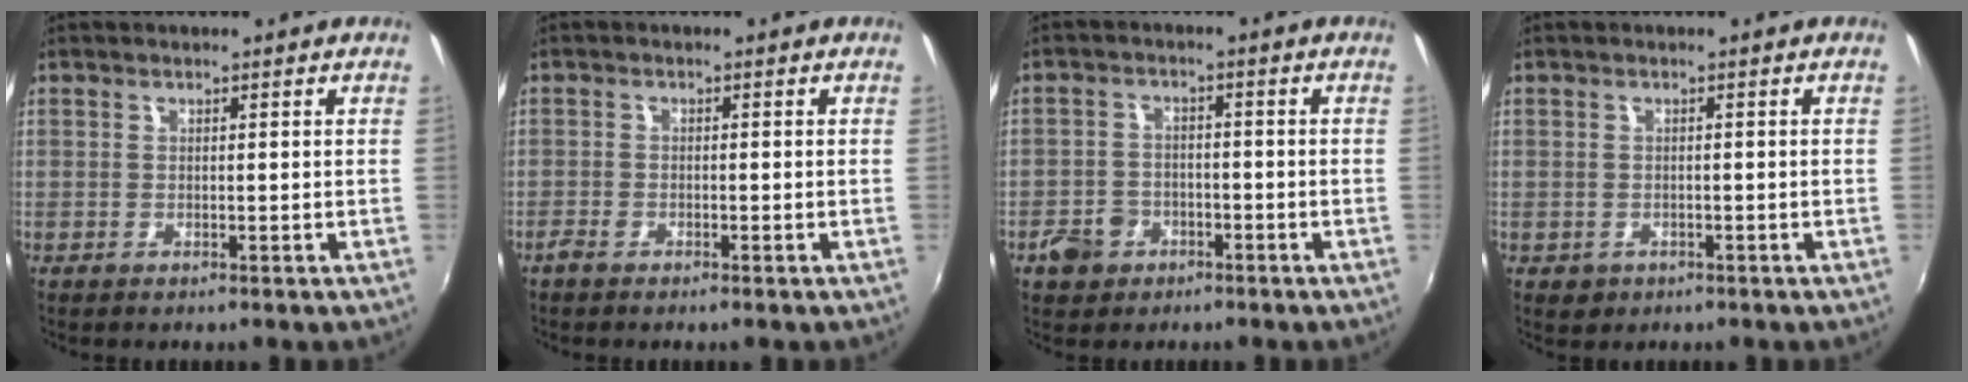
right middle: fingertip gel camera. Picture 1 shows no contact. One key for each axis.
{"total": 1.8, "fx": -1.5, "fy": 0.5, "fz": 0.8, "tx": -0.025, "ty": -0.003, "tz": -0.031}
{"total": 5.9, "fx": -3.4, "fy": 4.5, "fz": 1.7, "tx": -0.055, "ty": 0.011, "tz": -0.052}
{"total": 2.1, "fx": -0.8, "fy": 1.8, "fz": 0.7, "tx": -0.018, "ty": -0.005, "tz": -0.008}